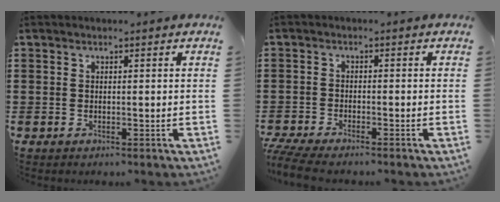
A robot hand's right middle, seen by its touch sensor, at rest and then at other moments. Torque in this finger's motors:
{"motor_torque": [1.00, -0.35, 0.28, 0.04]}